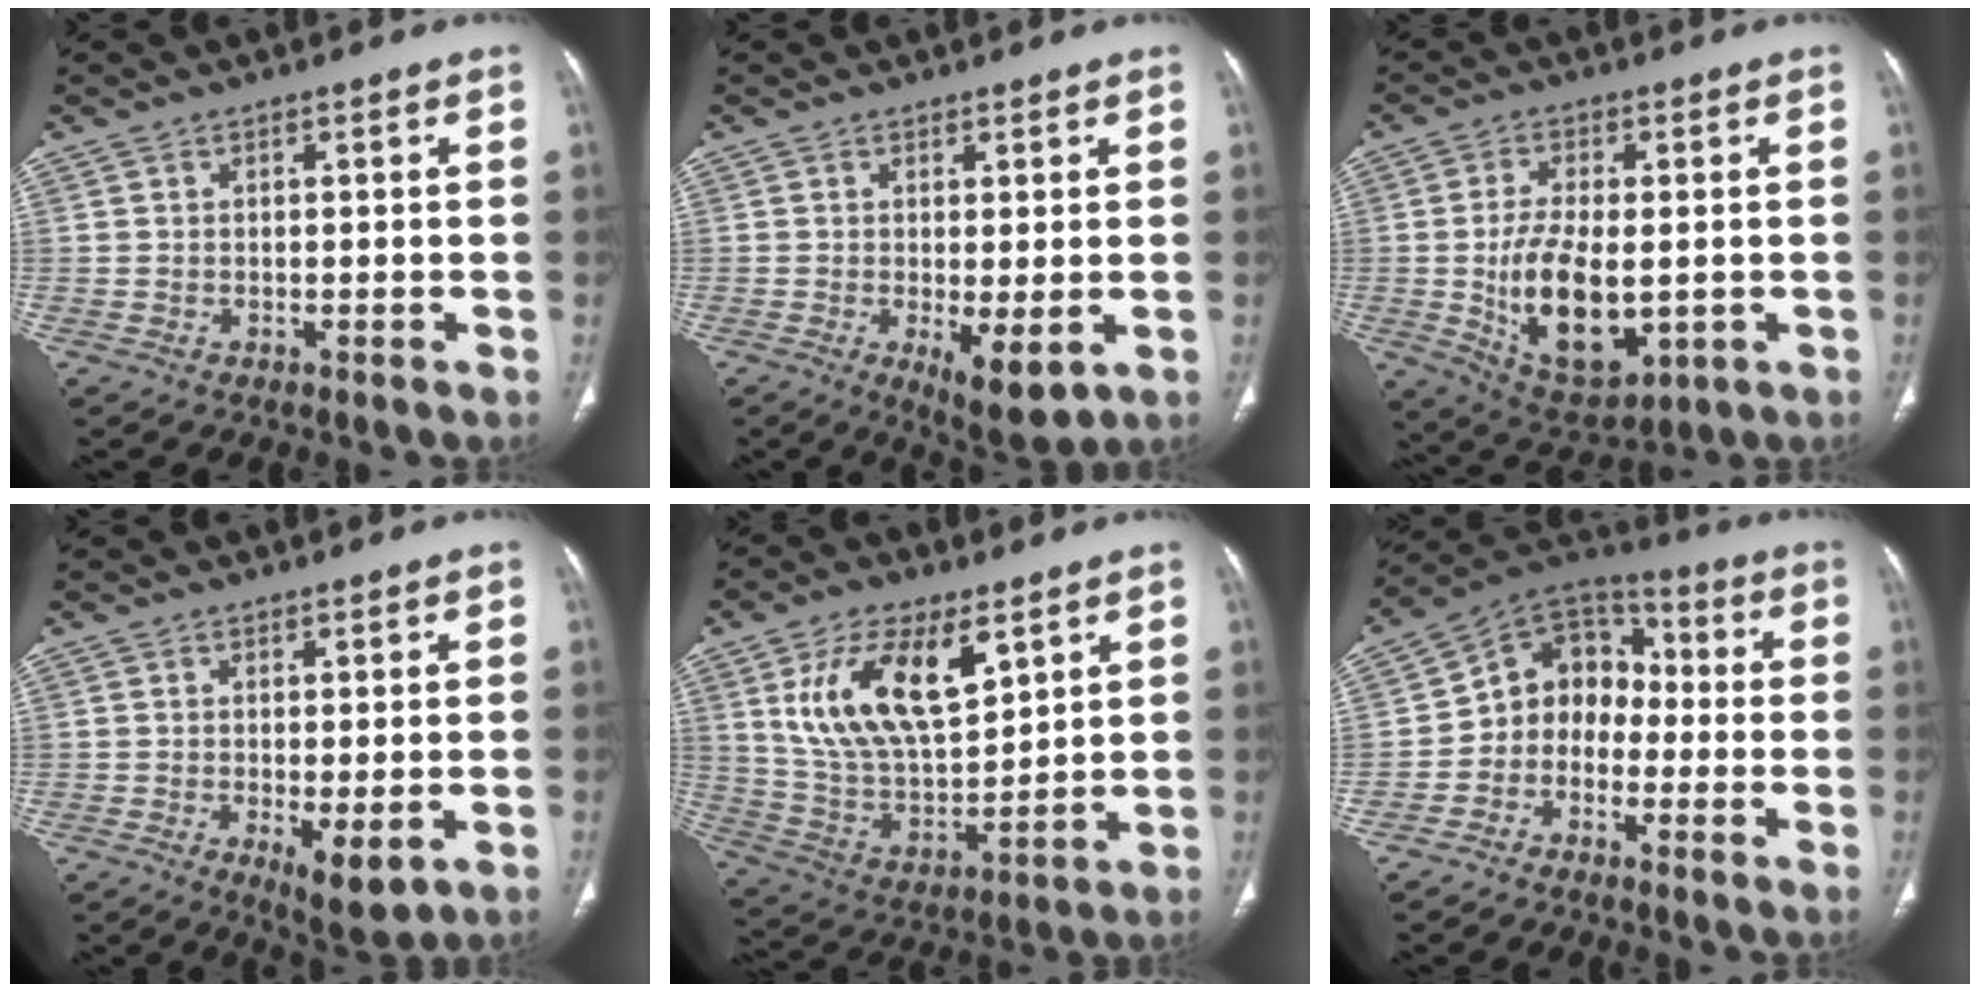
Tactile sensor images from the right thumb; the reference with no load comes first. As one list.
[{"total": 6.6, "force": [-1.4, 2.2, 6.1], "torque": [-0.096, -0.023, -0.012]}, {"total": 14.6, "force": [-1.7, 7.6, 12.4], "torque": [-0.209, -0.013, -0.011]}, {"total": 5.5, "force": [-1.2, 1.8, 5.1], "torque": [-0.083, -0.021, -0.012]}, {"total": 18.3, "force": [7.9, 8.9, 13.9], "torque": [-0.229, -0.033, 0.159]}, {"total": 10.5, "force": [-2.4, 8.6, 5.4], "torque": [-0.056, 0.061, -0.062]}]